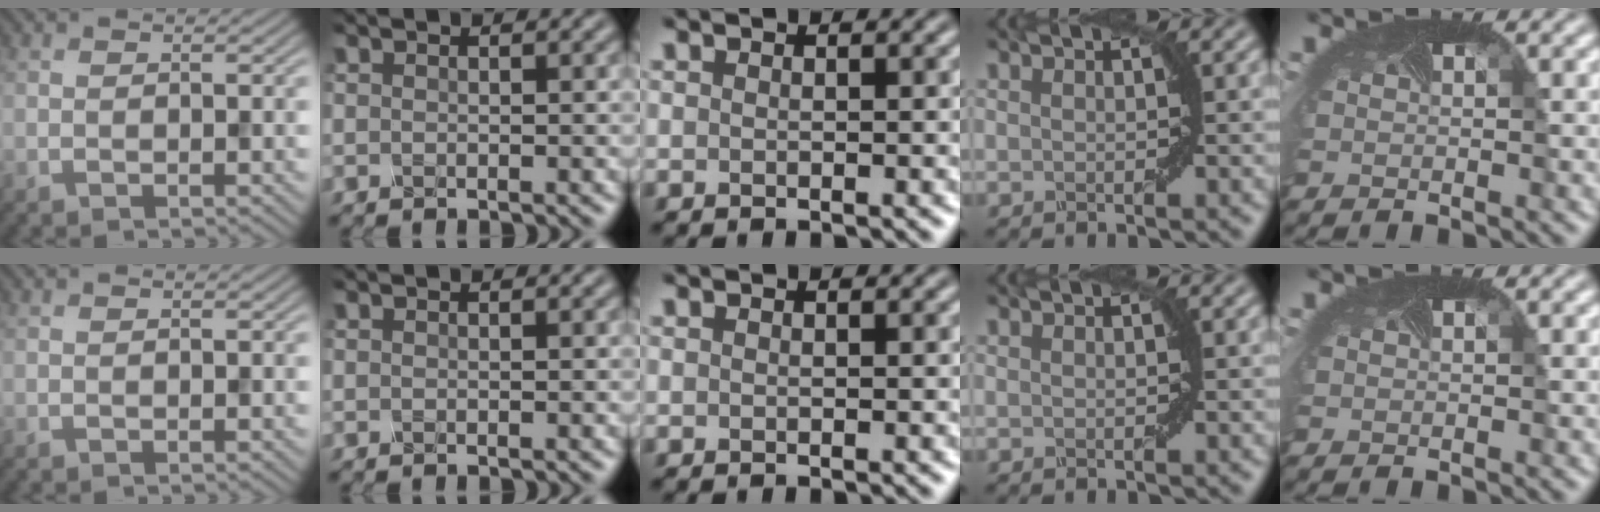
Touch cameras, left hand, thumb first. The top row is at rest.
{}